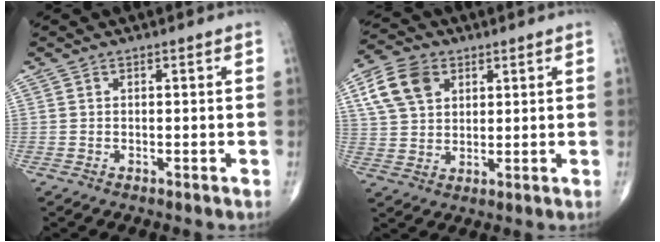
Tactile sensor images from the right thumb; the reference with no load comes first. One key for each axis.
{"total": 9.8, "fx": 4.0, "fy": 6.8, "fz": 5.8, "tx": -0.097, "ty": -0.002, "tz": 0.075}